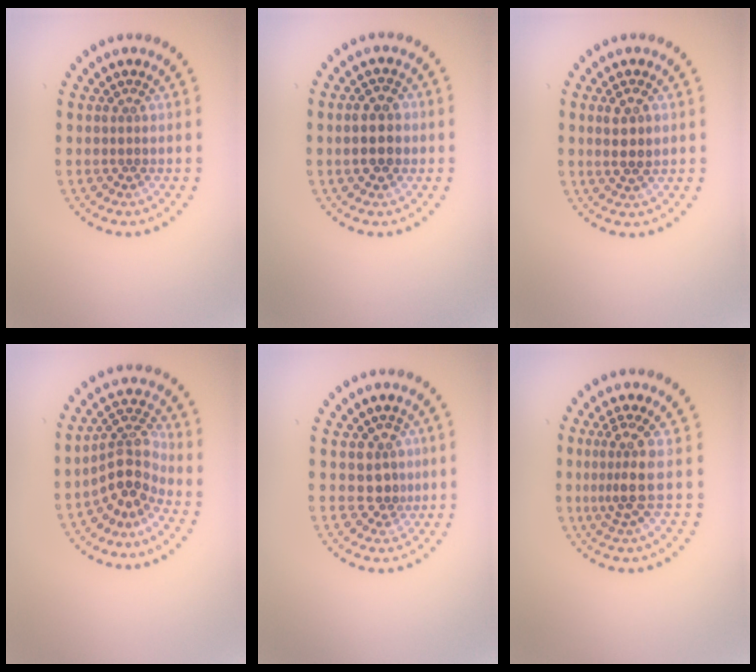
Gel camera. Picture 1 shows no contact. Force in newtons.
{"total": 2.9, "press": 2.9, "slide": 0.1}
{"total": 2.5, "press": 2.4, "slide": 0.8}
{"total": 3.9, "press": 3.1, "slide": 2.4}
{"total": 2.2, "press": 1.9, "slide": 1.1}
{"total": 3.0, "press": 2.2, "slide": 2.0}